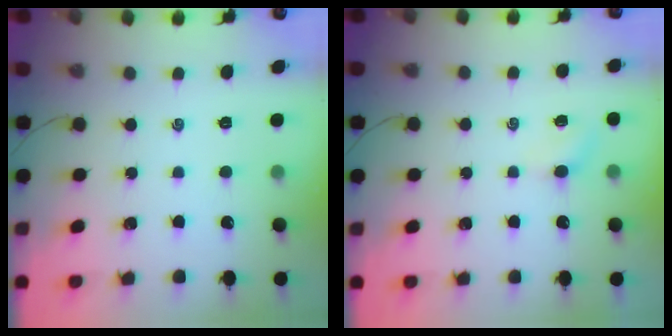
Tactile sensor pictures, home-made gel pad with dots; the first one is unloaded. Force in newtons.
{"total": 2.3, "press": 2.2, "slide": 0.7}